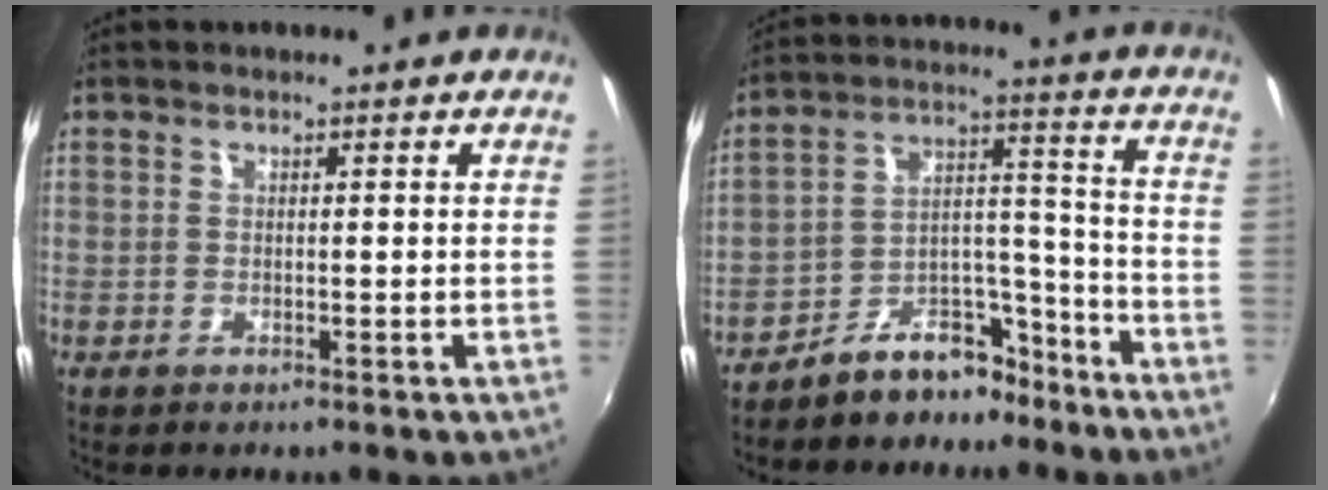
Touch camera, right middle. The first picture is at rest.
{"total": 9.7, "force": [-8.2, 4.1, 3.2], "torque": [-0.039, 0.051, -0.124]}